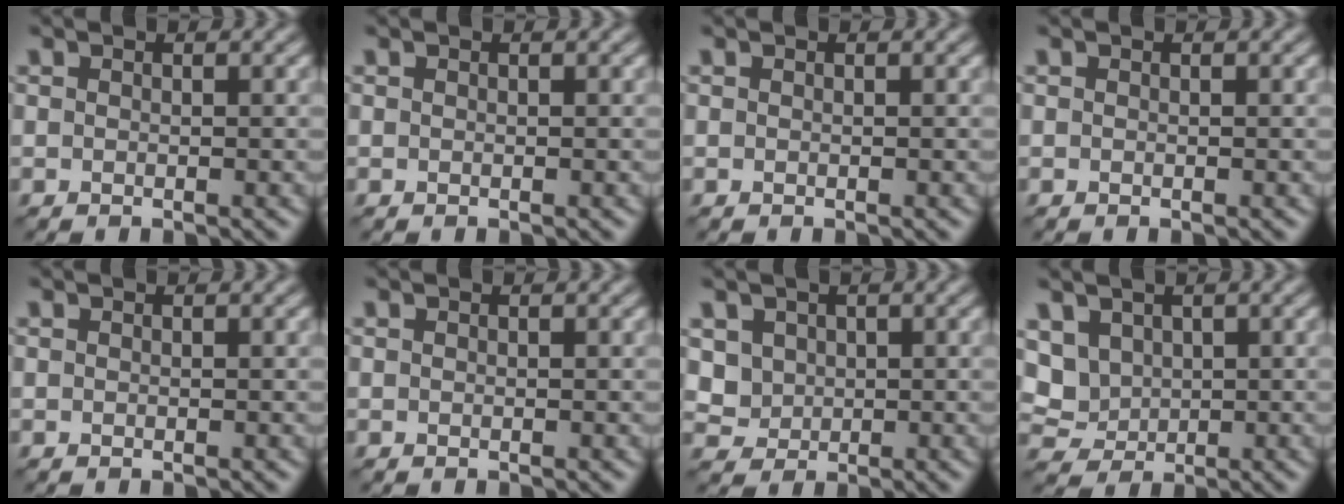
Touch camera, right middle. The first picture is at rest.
{"total": 0.0}
{"total": 0.0}
{"total": 0.0}
{"total": 0.0}
{"total": 0.0}
{"total": 3.4, "force": [0.9, 3.0, 1.4], "torque": [-0.037, 0.007, 0.025]}
{"total": 4.9, "force": [1.2, 4.0, 2.4], "torque": [-0.065, 0.017, 0.035]}